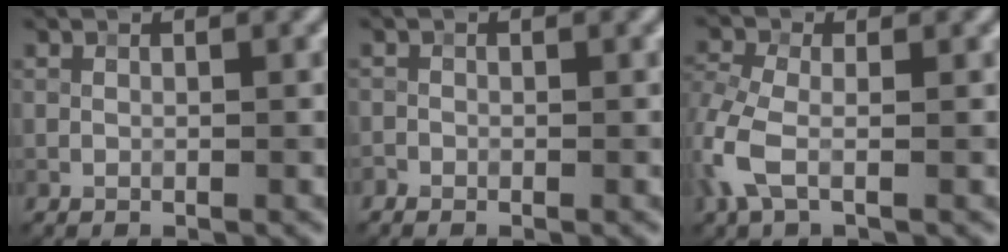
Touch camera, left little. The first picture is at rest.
{"total": 0.7, "force": [-0.6, 0.4, 0.0], "torque": [0.004, 0.000, -0.013]}
{"total": 4.0, "force": [-1.0, 1.9, 3.3], "torque": [-0.087, 0.002, -0.031]}